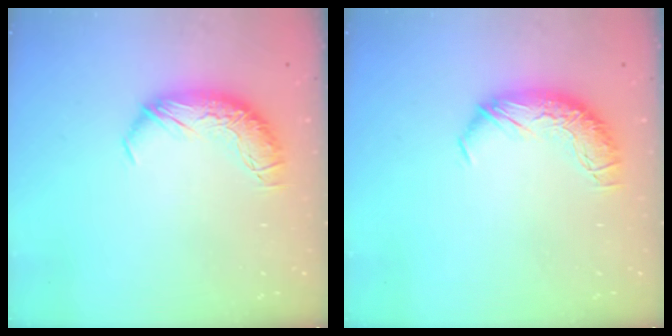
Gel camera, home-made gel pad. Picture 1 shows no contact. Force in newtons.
{"total": 0.0}